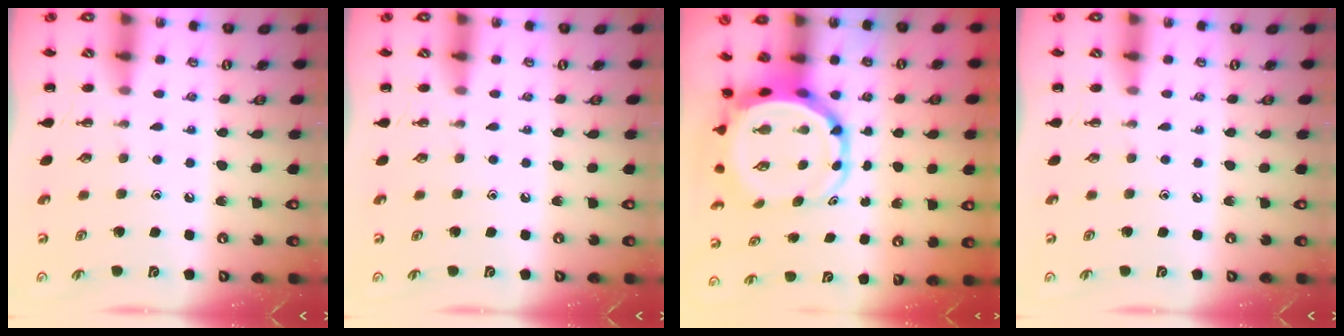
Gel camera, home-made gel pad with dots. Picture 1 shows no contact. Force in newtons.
{"total": 0.0}
{"total": 7.6, "press": 7.2, "slide": 2.3}
{"total": 0.0}